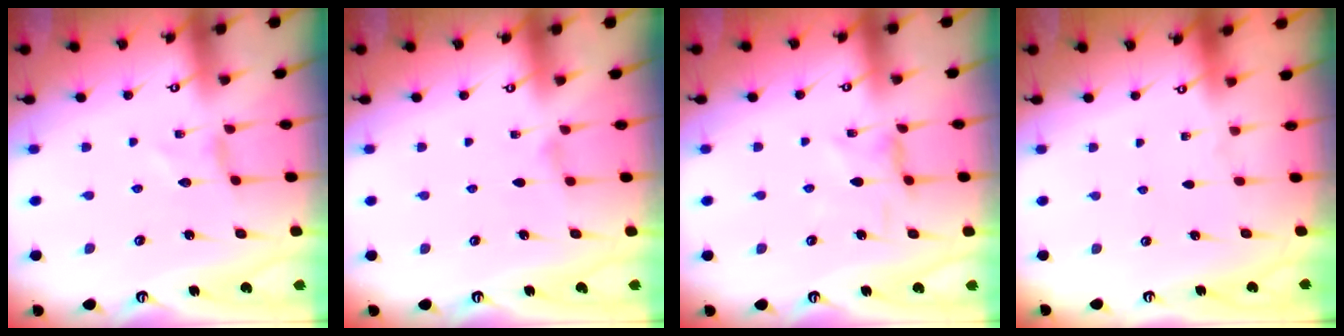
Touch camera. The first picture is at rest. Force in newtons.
{"total": 2.1, "press": 2.1, "slide": 0.4}
{"total": 2.2, "press": 2.1, "slide": 0.5}
{"total": 0.0}